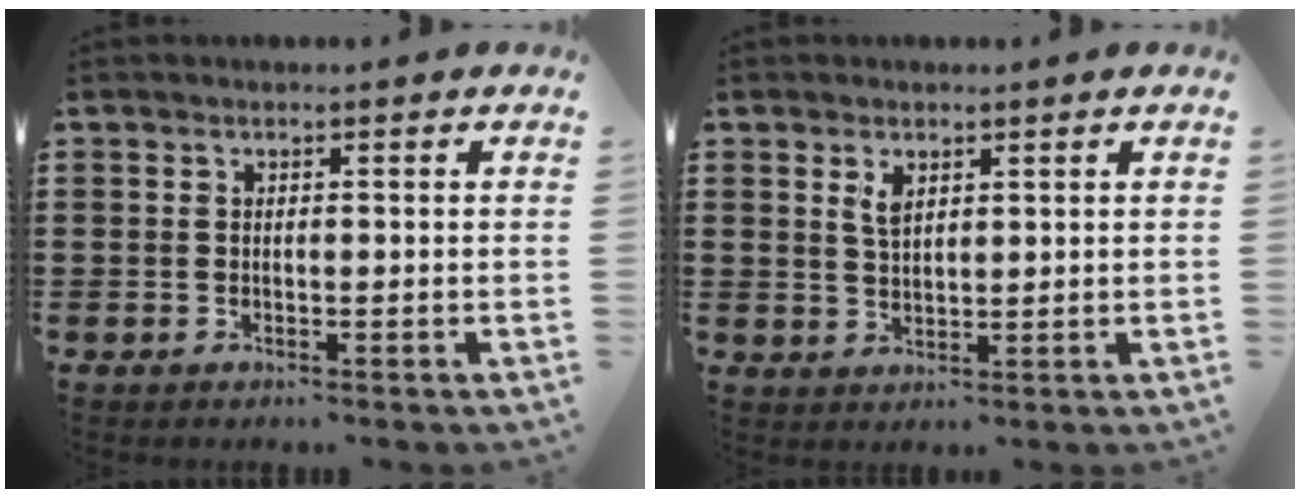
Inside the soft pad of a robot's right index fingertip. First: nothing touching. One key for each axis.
{"total": 2.7, "fx": 1.6, "fy": 1.3, "fz": 1.7, "tx": -0.039, "ty": 0.003, "tz": 0.029}